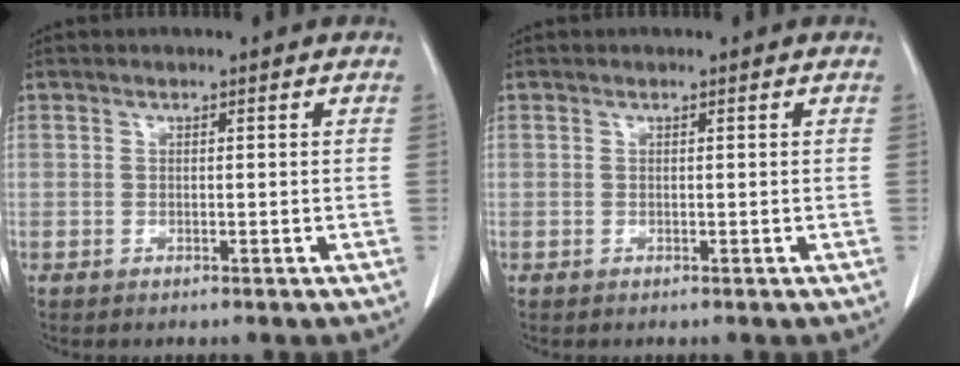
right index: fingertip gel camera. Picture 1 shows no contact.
{"total": 0.0}